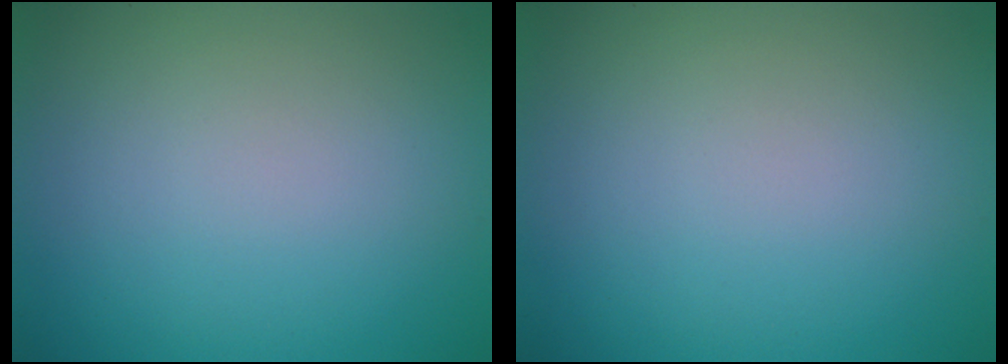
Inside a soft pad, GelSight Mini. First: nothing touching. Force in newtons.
{"total": 0.0}